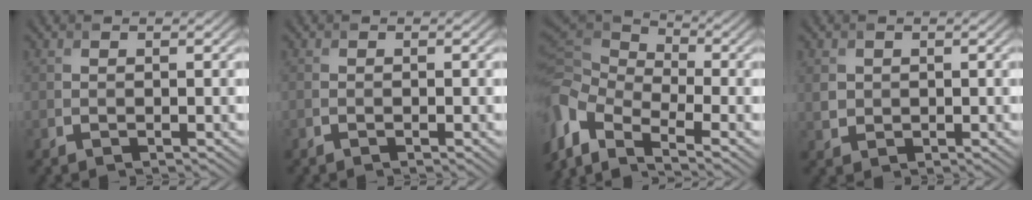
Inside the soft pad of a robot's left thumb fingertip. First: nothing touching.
{"total": 0.9, "force": [-0.5, 0.2, 0.7], "torque": [-0.015, -0.002, -0.008]}
{"total": 9.7, "force": [-3.6, 5.2, 7.3], "torque": [-0.202, -0.008, -0.075]}
{"total": 1.8, "force": [0.4, 1.6, 0.6], "torque": [-0.021, -0.005, 0.010]}